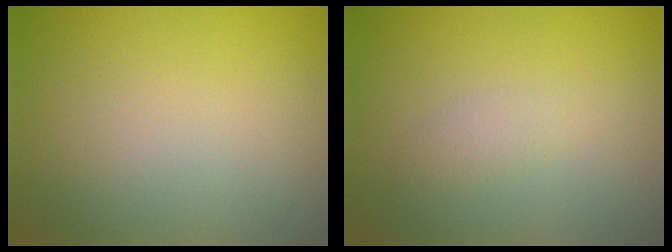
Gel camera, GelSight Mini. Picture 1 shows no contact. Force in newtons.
{"total": 1.1, "press": 1.1, "slide": 0.0}